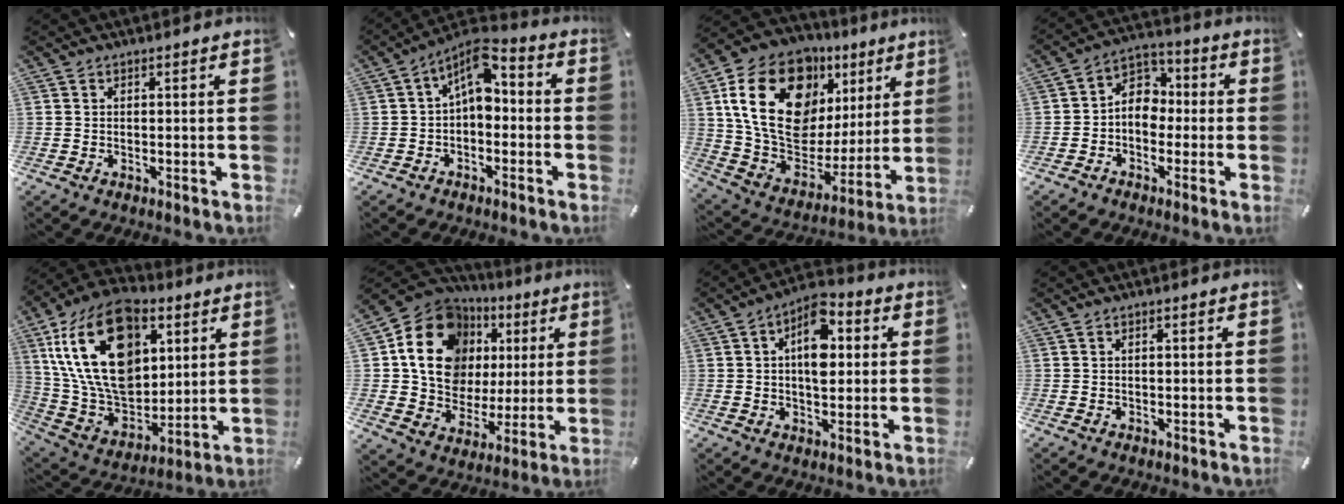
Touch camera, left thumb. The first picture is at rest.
{"total": 7.7, "force": [1.1, 4.8, 5.9], "torque": [-0.104, -0.011, 0.017]}
{"total": 23.3, "force": [10.1, 16.0, 13.5], "torque": [-0.247, -0.059, 0.177]}
{"total": 7.6, "force": [-1.5, 6.6, 3.5], "torque": [-0.074, 0.022, -0.029]}
{"total": 25.7, "force": [9.0, 17.2, 16.8], "torque": [-0.339, -0.043, 0.154]}
{"total": 18.0, "force": [5.7, 14.9, 8.4], "torque": [-0.151, -0.025, 0.112]}
{"total": 10.8, "force": [2.4, 6.6, 8.2], "torque": [-0.108, -0.001, 0.040]}
{"total": 0.6, "force": [0.2, 0.3, 0.5], "torque": [-0.009, 0.003, 0.002]}